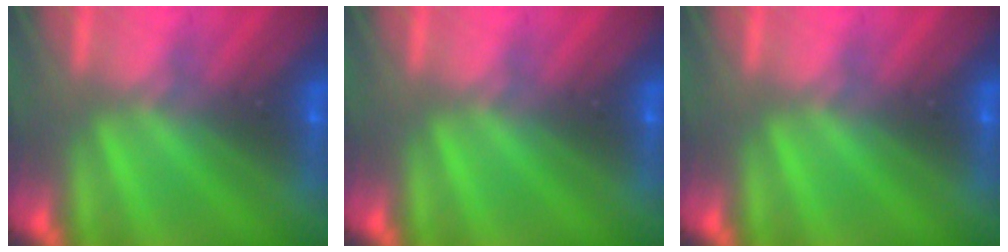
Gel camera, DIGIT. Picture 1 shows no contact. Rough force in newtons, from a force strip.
{"total": 0.0}
{"total": 0.0}